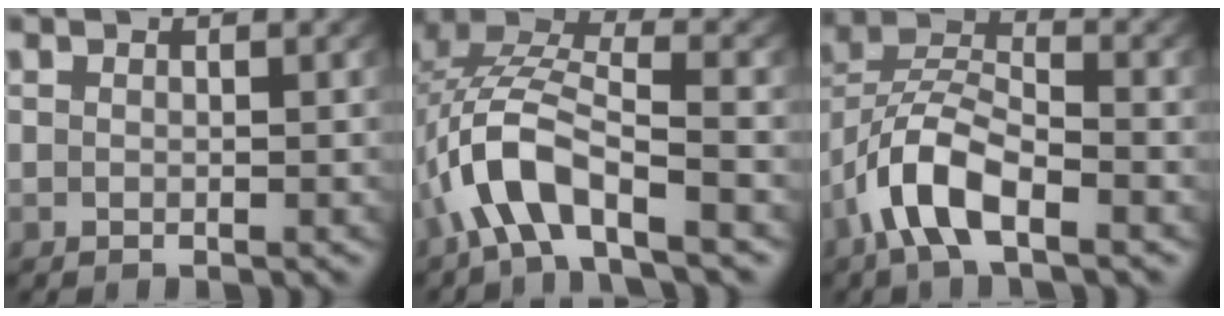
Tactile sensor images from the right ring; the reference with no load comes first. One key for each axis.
{"total": 7.8, "fx": -0.4, "fy": 5.4, "fz": 5.6, "tx": -0.138, "ty": 0.000, "tz": -0.017}
{"total": 5.8, "fx": -2.0, "fy": 3.4, "fz": 4.3, "tx": -0.097, "ty": -0.014, "tz": -0.037}